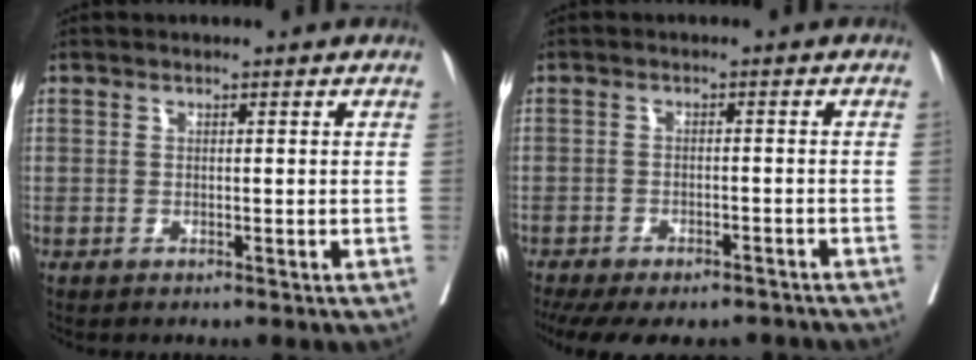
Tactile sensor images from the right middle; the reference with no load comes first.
{"total": 14.7, "force": [-11.8, 5.6, 6.8], "torque": [-0.167, -0.013, -0.154]}